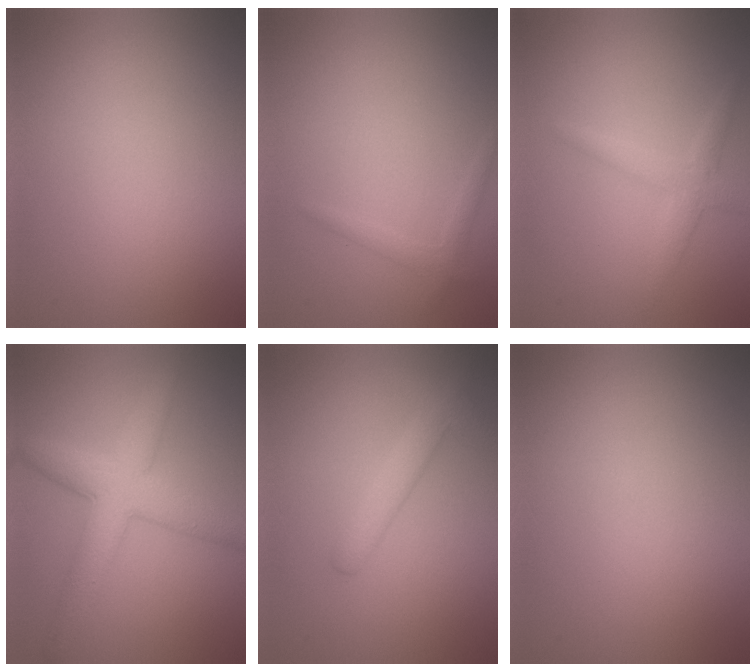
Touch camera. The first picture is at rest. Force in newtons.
{"total": 1.2, "press": 1.2, "slide": 0.1}
{"total": 2.2, "press": 2.1, "slide": 0.1}
{"total": 5.7, "press": 5.7, "slide": 0.1}
{"total": 2.5, "press": 2.5, "slide": 0.2}
{"total": 0.0}